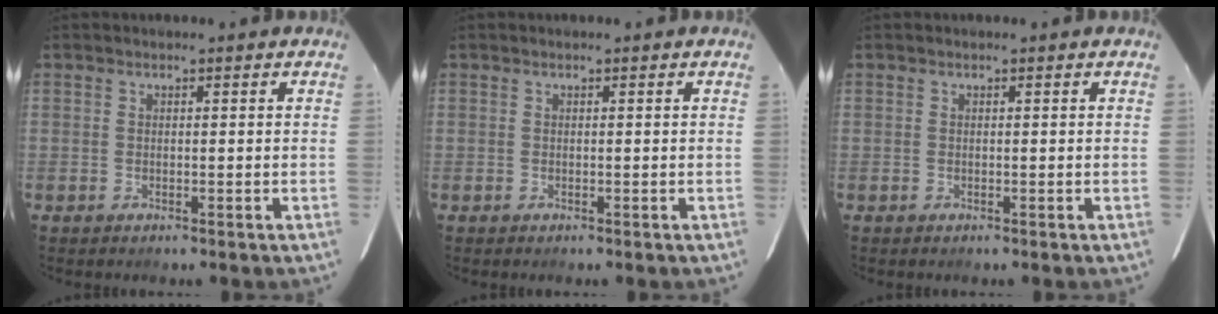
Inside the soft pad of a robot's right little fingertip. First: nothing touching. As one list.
[{"total": 0.0}, {"total": 0.0}]